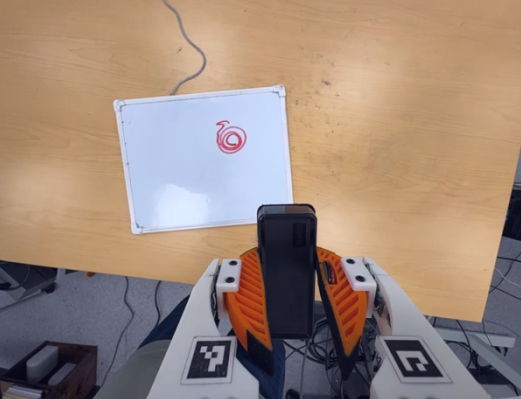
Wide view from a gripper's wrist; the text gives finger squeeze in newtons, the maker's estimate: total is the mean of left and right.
{"total": 8.6, "left": 7.5, "right": 9.8}